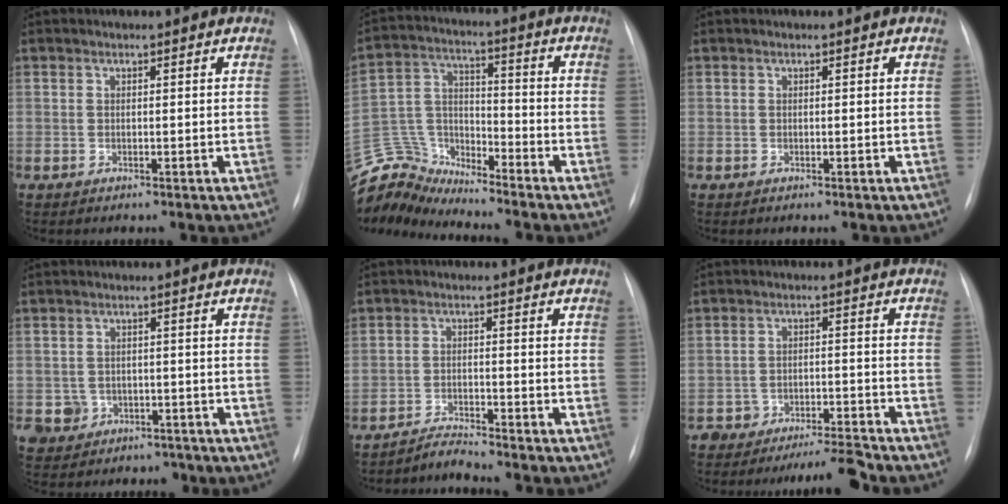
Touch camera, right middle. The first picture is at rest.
{"total": 9.9, "force": [-9.8, 0.5, -1.0], "torque": [0.009, 0.046, -0.194]}
{"total": 0.0}
{"total": 4.4, "force": [-2.0, 3.9, 0.1], "torque": [0.003, 0.014, -0.023]}
{"total": 3.1, "force": [-2.9, -1.0, -0.4], "torque": [0.002, -0.019, -0.052]}
{"total": 5.6, "force": [-5.5, 0.3, 1.1], "torque": [-0.005, 0.000, -0.092]}